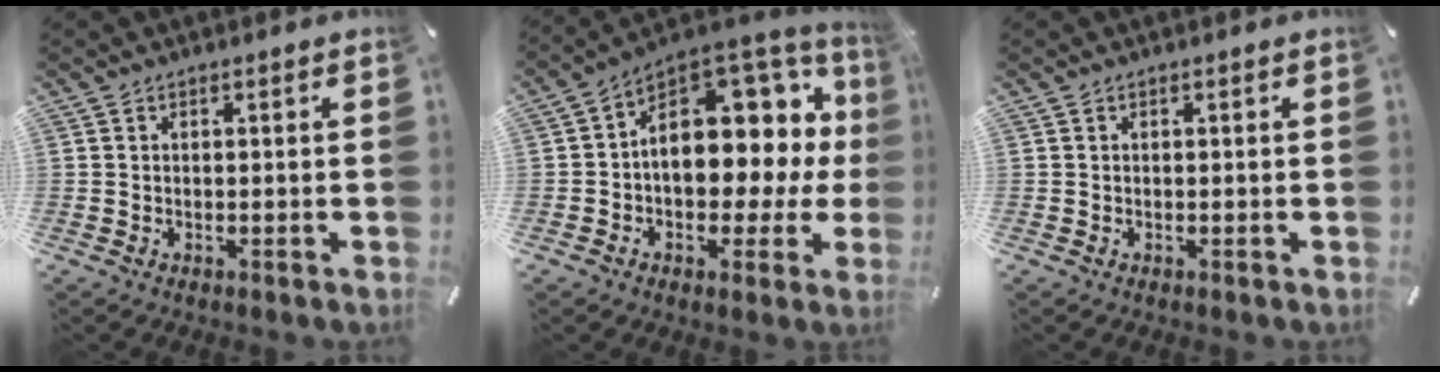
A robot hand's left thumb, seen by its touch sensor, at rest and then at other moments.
{"total": 14.2, "force": [3.4, 10.1, 9.4], "torque": [-0.106, -0.051, 0.055]}
{"total": 0.0}